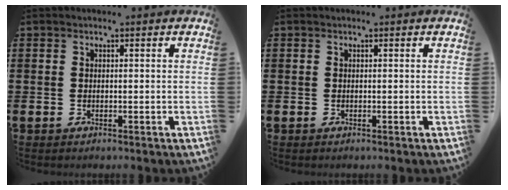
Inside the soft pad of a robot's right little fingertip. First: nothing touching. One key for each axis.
{"total": 0.0}